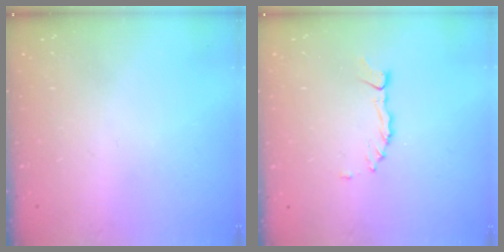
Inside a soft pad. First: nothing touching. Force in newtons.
{"total": 1.4, "press": 1.4, "slide": 0.3}